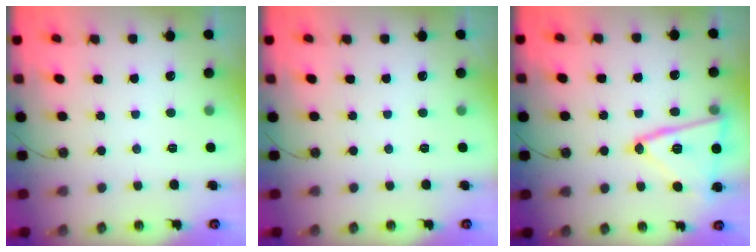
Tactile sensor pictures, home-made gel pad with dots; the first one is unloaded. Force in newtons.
{"total": 0.0}
{"total": 18.3, "press": 18.3, "slide": 0.9}